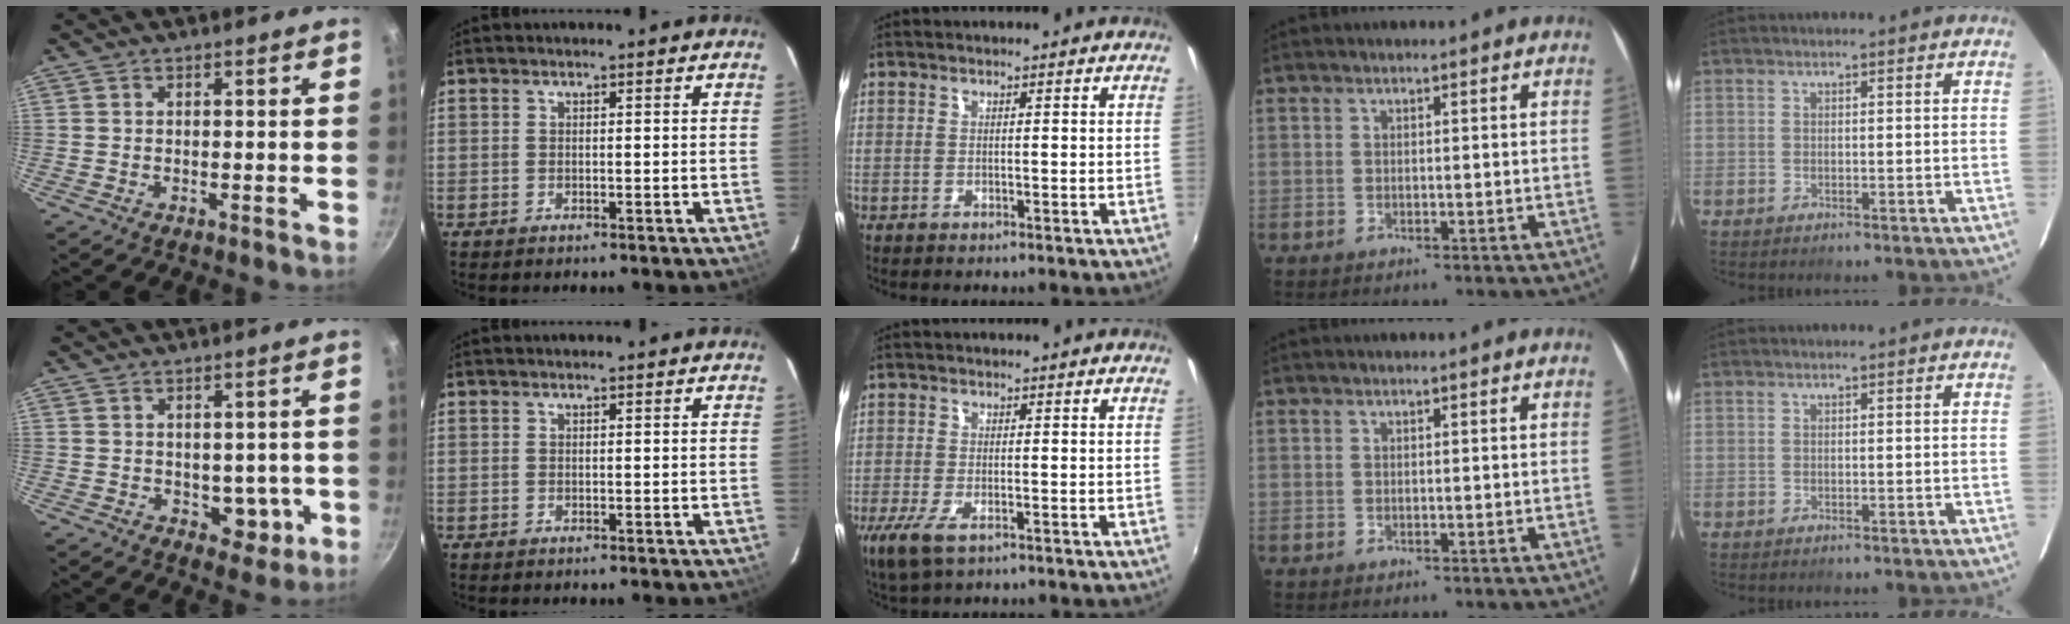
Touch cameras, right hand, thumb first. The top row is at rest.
{"thumb": {"total": 5.5, "force": [-0.4, 4.0, 3.8], "torque": [-0.015, 0.002, 0.003]}, "middle": {"total": 5.8, "force": [-3.1, 2.2, 4.3], "torque": [-0.099, -0.023, -0.056]}}